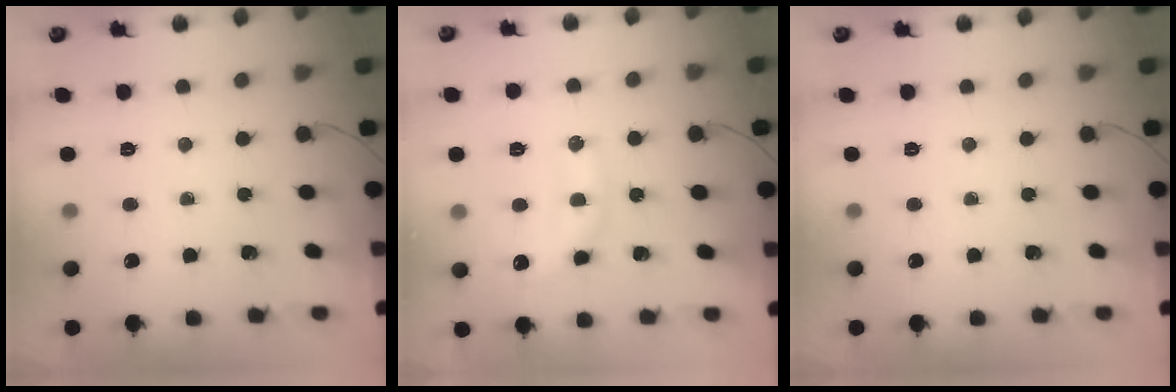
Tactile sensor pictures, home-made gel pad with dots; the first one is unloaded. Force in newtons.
{"total": 11.3, "press": 11.3, "slide": 0.6}
{"total": 0.0}